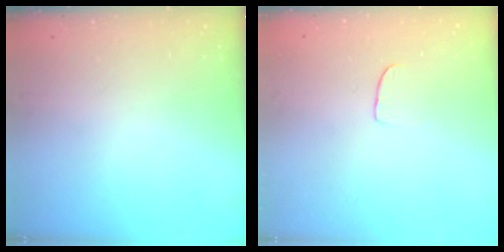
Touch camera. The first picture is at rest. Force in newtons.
{"total": 5.4, "press": 5.3, "slide": 0.4}